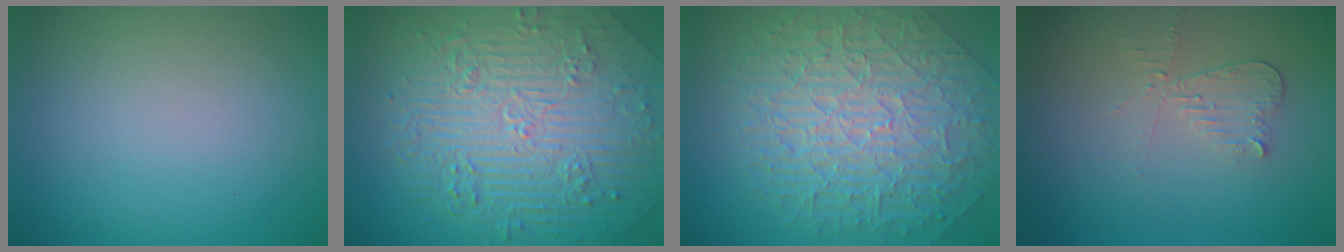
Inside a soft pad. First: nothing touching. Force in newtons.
{"total": 11.0, "press": 7.3, "slide": 8.3}
{"total": 9.6, "press": 7.0, "slide": 6.5}
{"total": 2.1, "press": 2.0, "slide": 0.5}